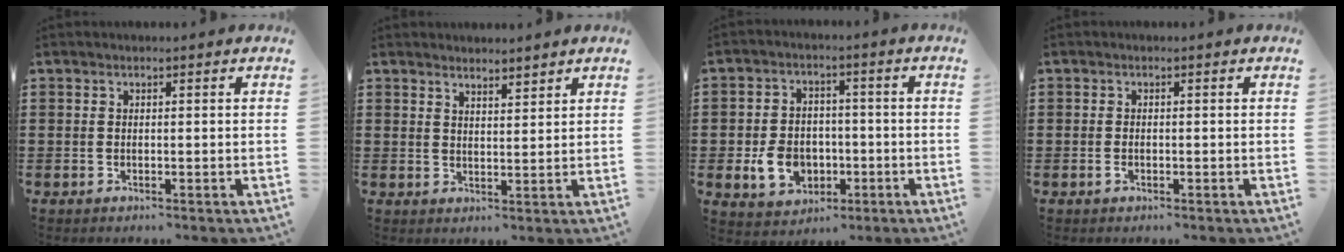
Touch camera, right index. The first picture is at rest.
{"total": 2.3, "force": [2.3, 0.2, 0.0], "torque": [-0.005, 0.002, 0.046]}
{"total": 7.6, "force": [-2.1, 5.8, 4.4], "torque": [-0.108, 0.008, -0.038]}
{"total": 0.9, "force": [-0.4, 0.4, 0.7], "torque": [-0.015, -0.005, -0.006]}